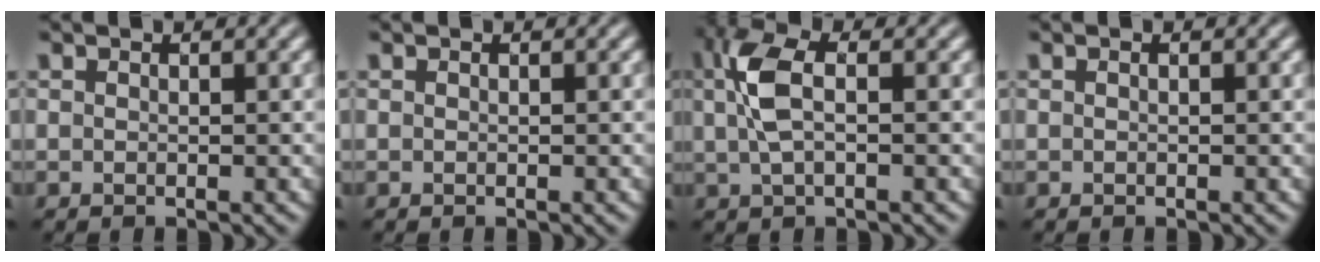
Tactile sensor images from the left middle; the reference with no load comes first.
{"total": 0.0}
{"total": 4.3, "force": [0.8, 1.9, 3.8], "torque": [-0.091, 0.008, 0.013]}
{"total": 0.0}